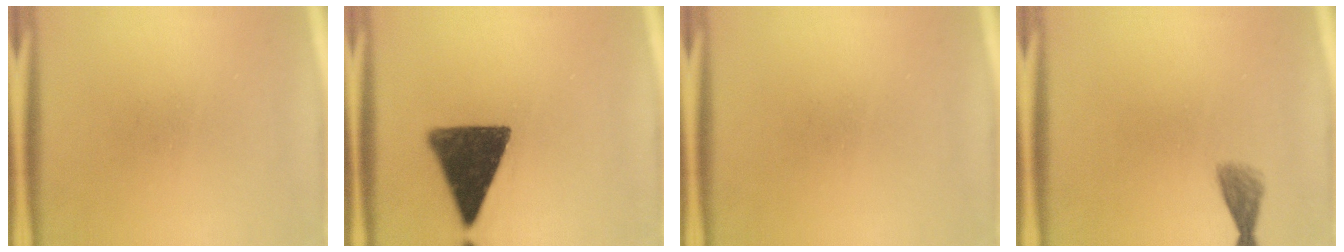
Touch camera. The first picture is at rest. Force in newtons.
{"total": 14.3}
{"total": 0.0}
{"total": 2.0}